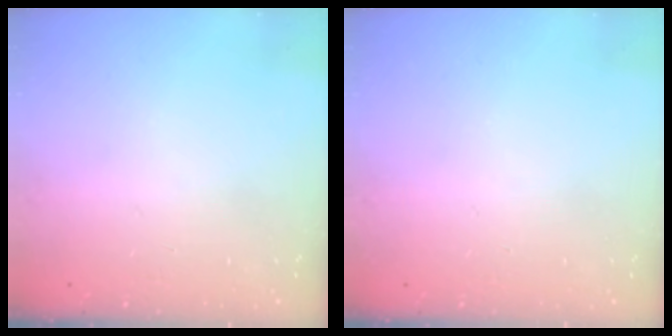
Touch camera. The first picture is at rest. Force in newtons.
{"total": 0.0}